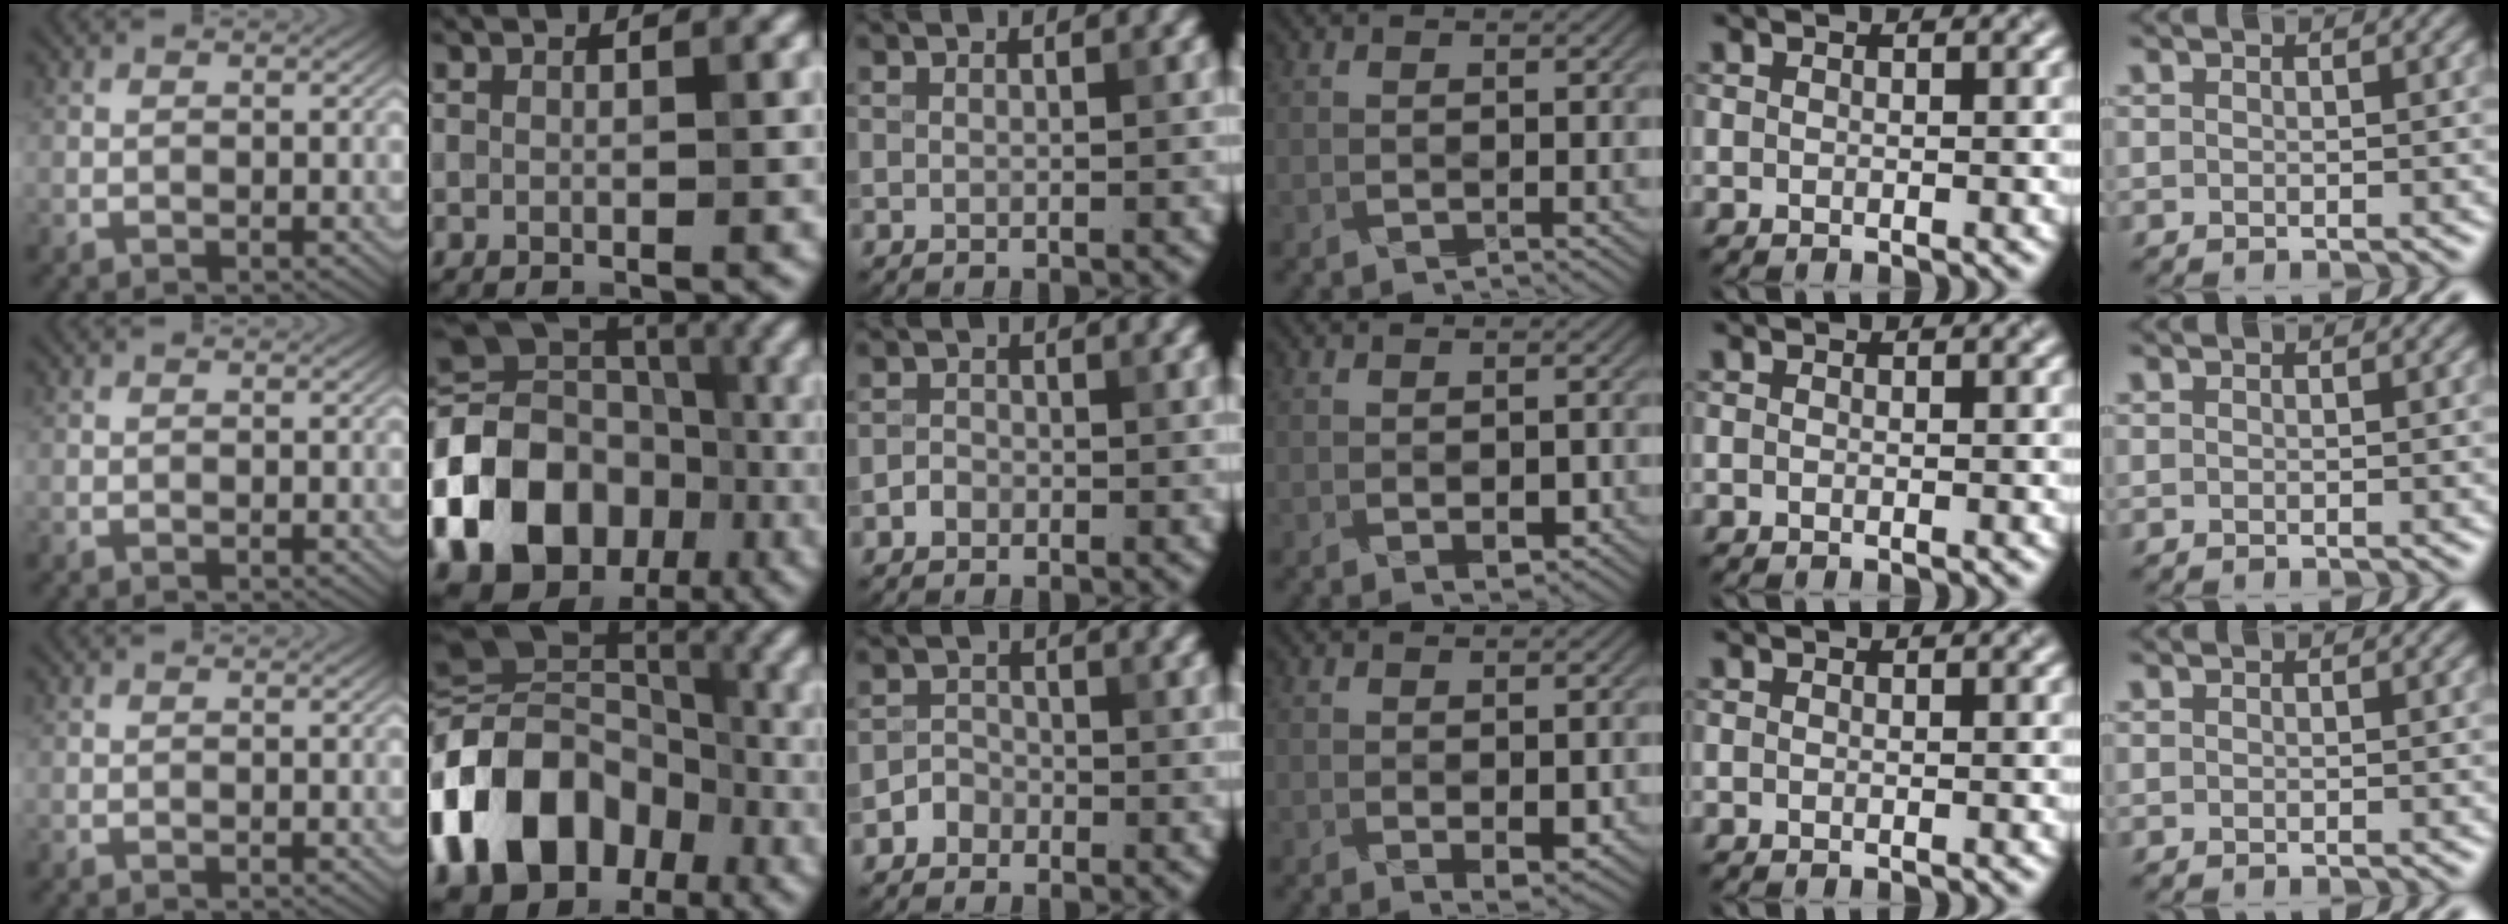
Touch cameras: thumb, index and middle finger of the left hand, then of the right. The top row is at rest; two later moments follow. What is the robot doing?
{"motion": "fold", "object": "napkin"}